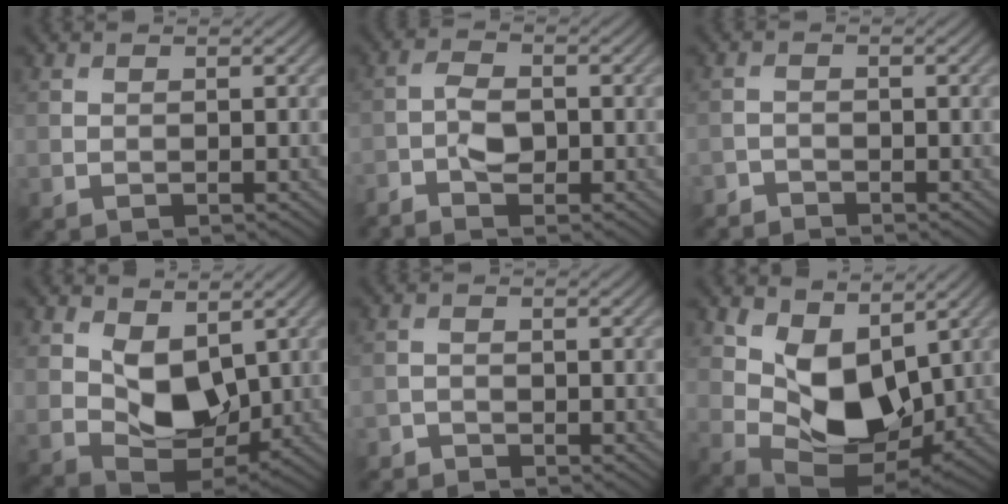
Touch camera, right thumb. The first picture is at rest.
{"total": 3.5, "force": [-1.9, 1.5, 2.6], "torque": [-0.053, 0.004, -0.043]}
{"total": 1.9, "force": [-1.9, 0.4, 0.1], "torque": [-0.002, -0.003, -0.043]}
{"total": 8.4, "force": [2.2, 5.3, 6.1], "torque": [-0.129, -0.009, 0.041]}
{"total": 1.6, "force": [-1.6, 0.4, 0.1], "torque": [-0.001, -0.001, -0.036]}
{"total": 10.3, "force": [3.1, 6.1, 7.7], "torque": [-0.150, -0.010, 0.058]}